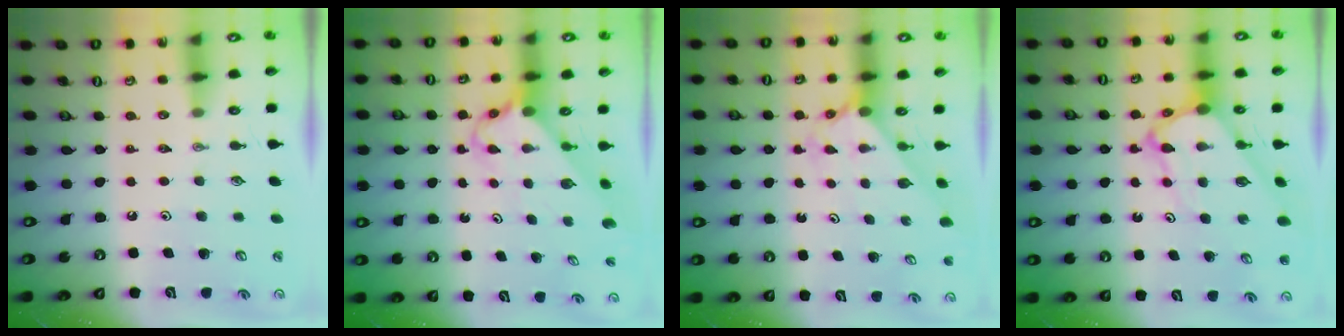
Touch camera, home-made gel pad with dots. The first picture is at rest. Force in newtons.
{"total": 2.7, "press": 2.7, "slide": 0.2}
{"total": 2.1, "press": 2.1, "slide": 0.2}
{"total": 6.7, "press": 6.7, "slide": 0.7}